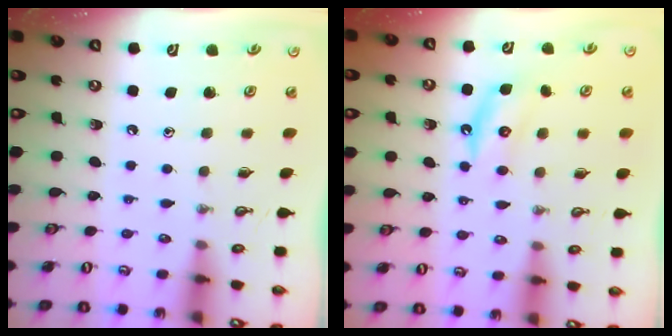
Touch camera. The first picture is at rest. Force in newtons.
{"total": 5.0, "press": 4.9, "slide": 0.9}